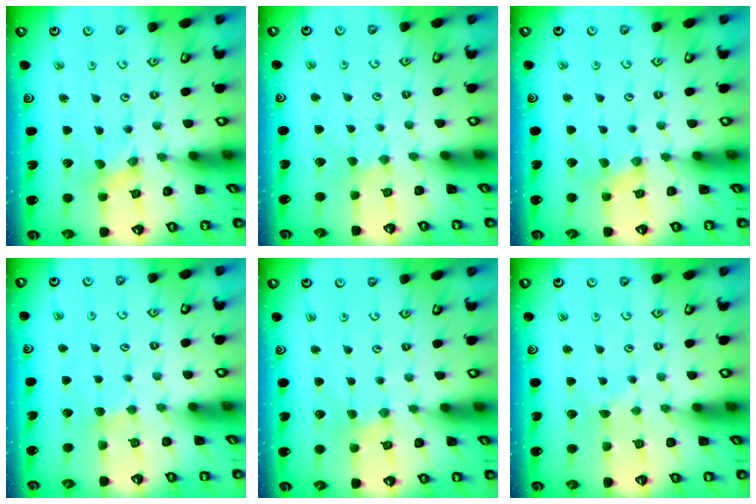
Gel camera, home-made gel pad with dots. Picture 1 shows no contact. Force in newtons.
{"total": 1.2, "press": 1.1, "slide": 0.3}
{"total": 2.4, "press": 2.4, "slide": 0.3}
{"total": 2.9, "press": 2.9, "slide": 0.4}
{"total": 1.8, "press": 1.7, "slide": 0.2}
{"total": 3.0, "press": 3.0, "slide": 0.4}